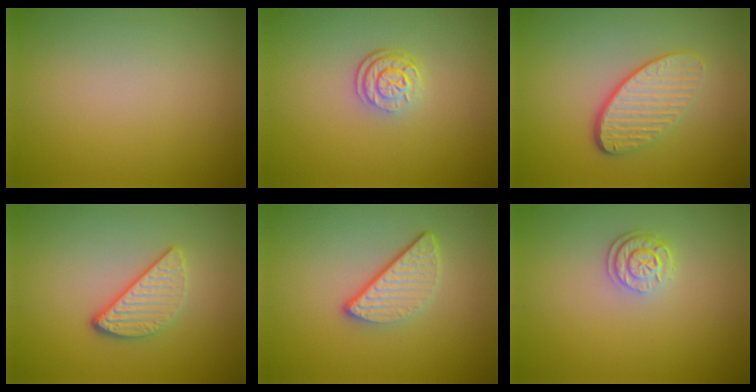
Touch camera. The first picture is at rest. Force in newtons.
{"total": 2.7, "press": 2.0, "slide": 1.8}
{"total": 4.1, "press": 3.0, "slide": 2.8}
{"total": 3.0, "press": 2.5, "slide": 1.7}
{"total": 3.4, "press": 2.6, "slide": 2.1}
{"total": 2.1, "press": 1.8, "slide": 1.2}